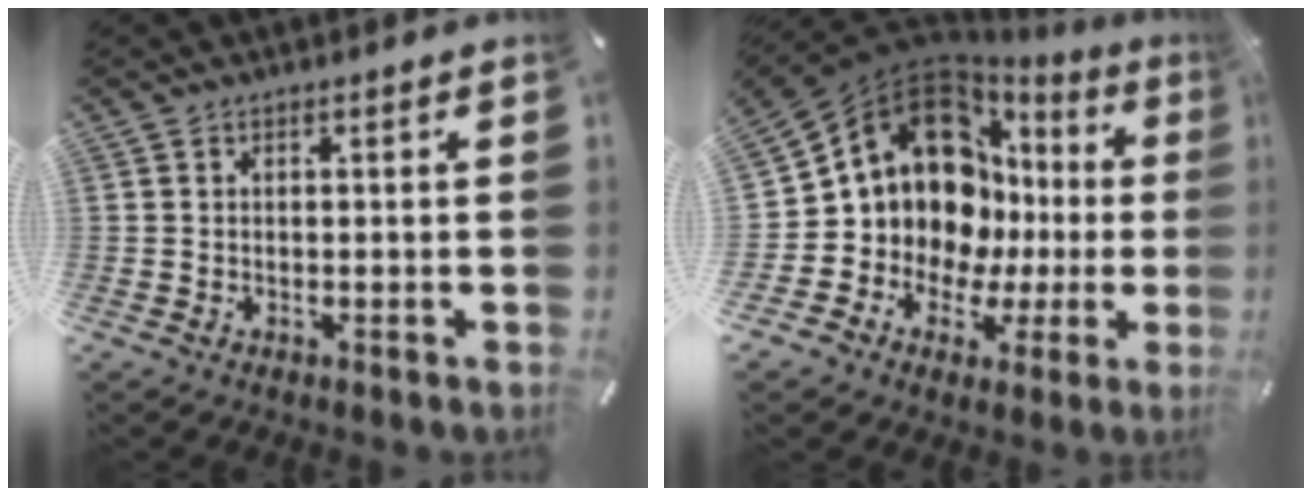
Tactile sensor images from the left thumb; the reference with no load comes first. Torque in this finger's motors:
{"motor_torque": [0.97, 2.96, 1.86, 0.91, 0.24]}